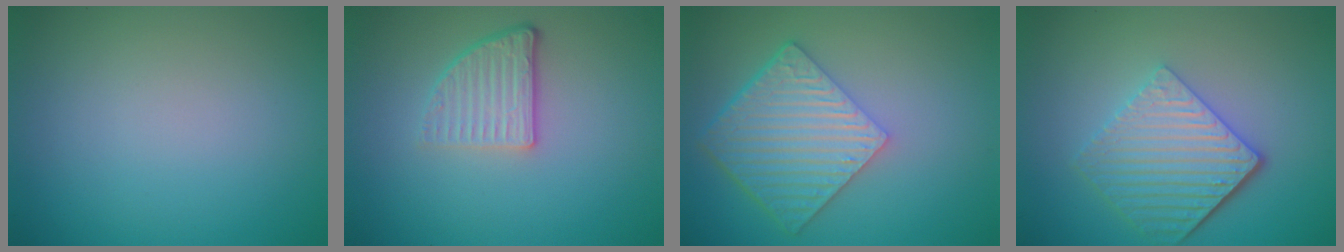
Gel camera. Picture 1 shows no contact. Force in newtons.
{"total": 3.3, "press": 2.5, "slide": 2.2}
{"total": 7.0, "press": 4.9, "slide": 5.0}
{"total": 5.5, "press": 4.2, "slide": 3.5}